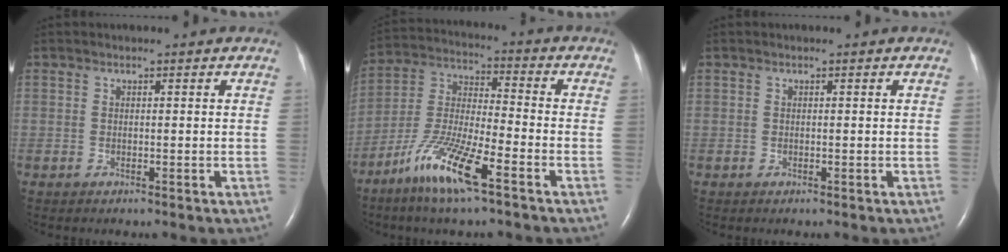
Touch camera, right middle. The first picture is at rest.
{"total": 12.5, "force": [-7.4, 1.4, 10.0], "torque": [-0.214, -0.020, -0.145]}
{"total": 0.0}